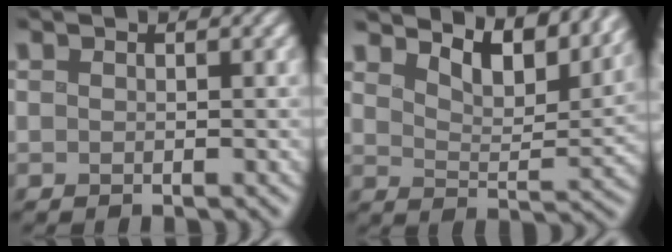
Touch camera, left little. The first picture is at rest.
{"total": 6.2, "force": [5.2, 1.8, 2.8], "torque": [-0.053, -0.006, 0.076]}